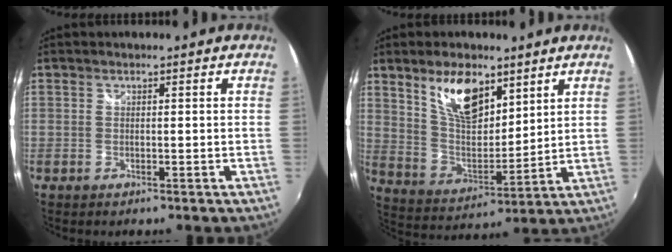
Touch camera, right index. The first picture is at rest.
{"total": 12.8, "force": [7.6, 5.9, 8.4], "torque": [-0.148, 0.004, 0.149]}